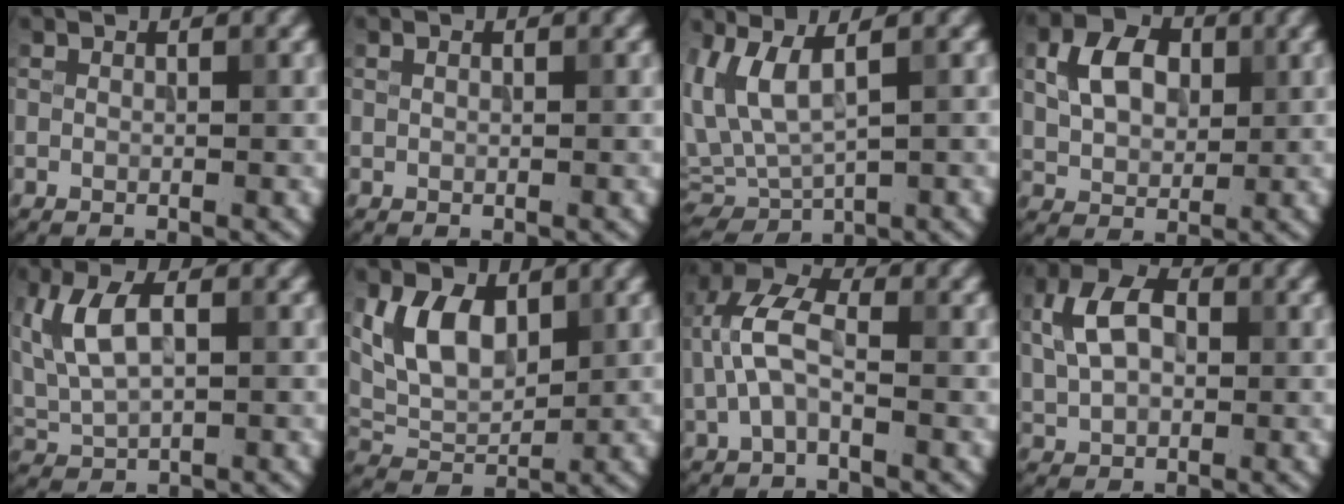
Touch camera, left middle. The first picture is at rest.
{"total": 0.5, "force": [0.2, 0.3, 0.3], "torque": [-0.007, 0.002, 0.003]}
{"total": 6.6, "force": [1.4, 3.1, 5.6], "torque": [-0.136, 0.000, 0.031]}
{"total": 5.3, "force": [1.4, 3.8, 3.5], "torque": [-0.071, 0.008, 0.022]}
{"total": 5.9, "force": [1.4, 3.1, 4.9], "torque": [-0.107, 0.010, 0.027]}
{"total": 6.4, "force": [2.1, 4.0, 4.6], "torque": [-0.091, 0.000, 0.037]}
{"total": 4.9, "force": [-0.4, 2.5, 4.2], "torque": [-0.098, 0.019, -0.019]}
{"total": 6.0, "force": [1.3, 4.1, 4.2], "torque": [-0.089, 0.011, 0.016]}